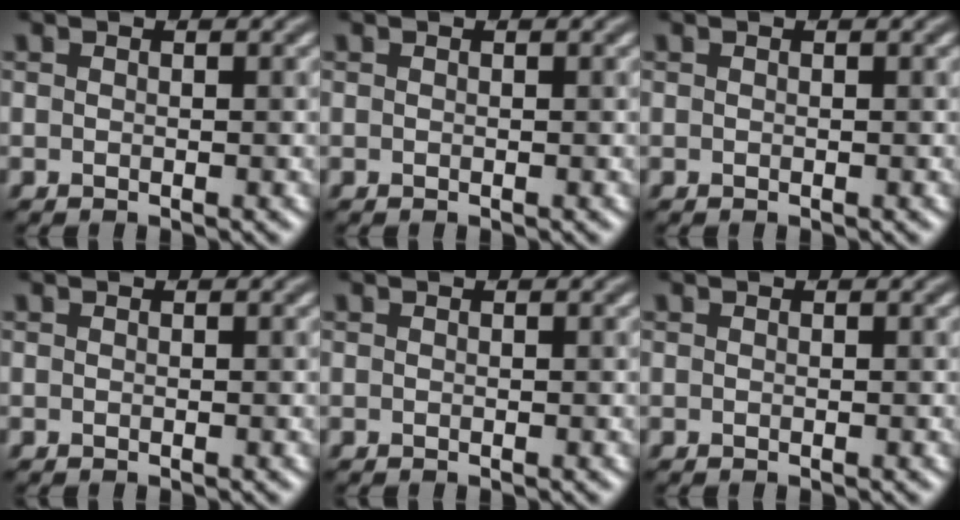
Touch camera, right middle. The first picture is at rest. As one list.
[{"total": 0.0}, {"total": 0.0}, {"total": 0.0}, {"total": 0.0}, {"total": 0.0}]